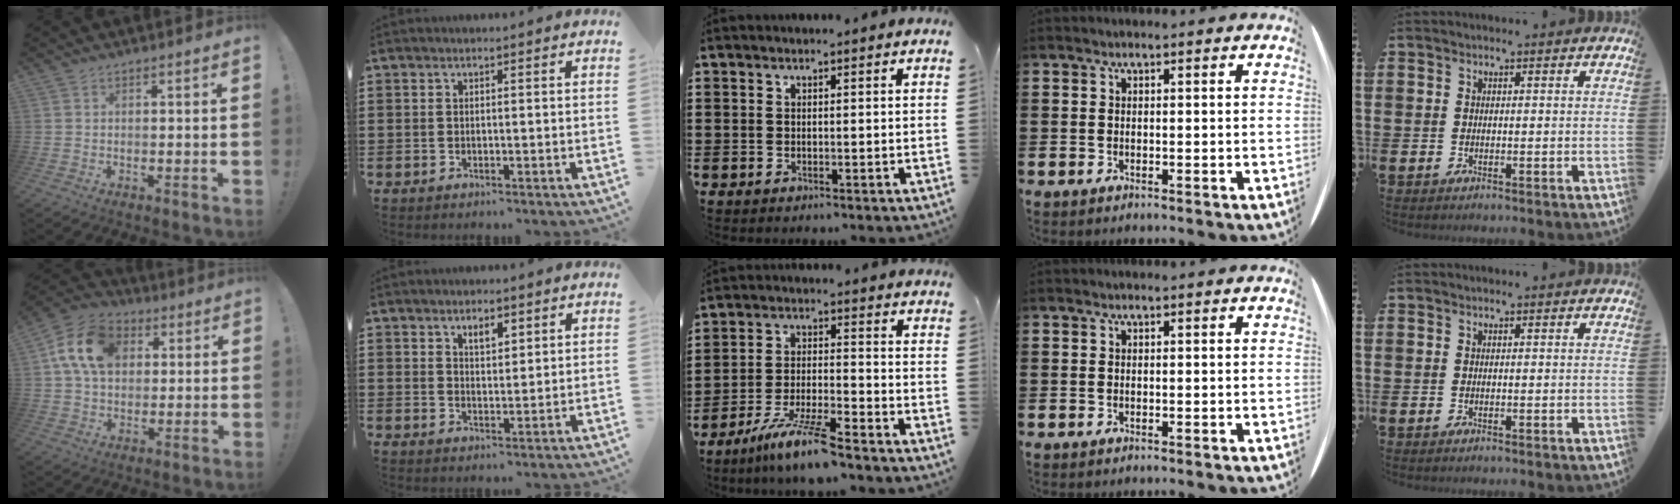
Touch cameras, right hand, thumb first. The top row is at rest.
{"thumb": {"total": 14.9, "force": [4.2, 11.0, 9.1], "torque": [-0.156, 0.008, 0.085]}, "index": {"total": 2.5, "force": [1.8, 1.1, 1.4], "torque": [-0.024, 0.000, 0.031]}, "middle": {"total": 7.9, "force": [-6.5, 0.0, 4.4], "torque": [-0.094, -0.012, -0.124]}}